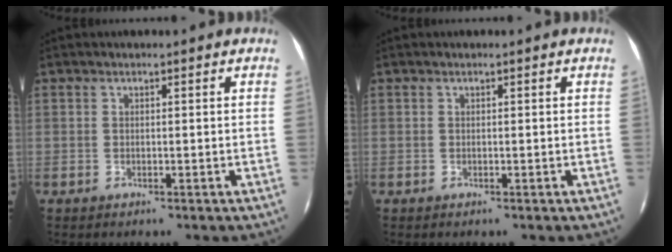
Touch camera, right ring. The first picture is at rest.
{"total": 0.0}